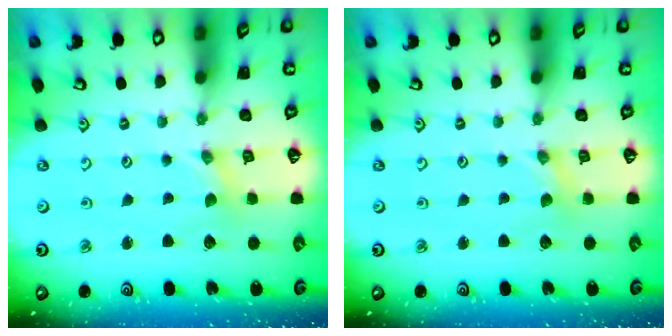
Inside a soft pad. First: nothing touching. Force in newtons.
{"total": 0.7, "press": 0.7, "slide": 0.2}